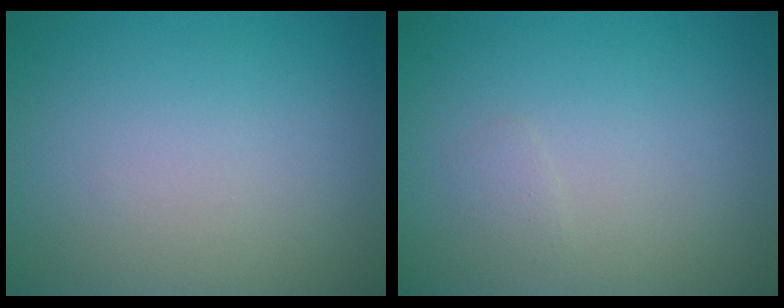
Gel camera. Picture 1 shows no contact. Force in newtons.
{"total": 0.6, "press": 0.6, "slide": 0.0}